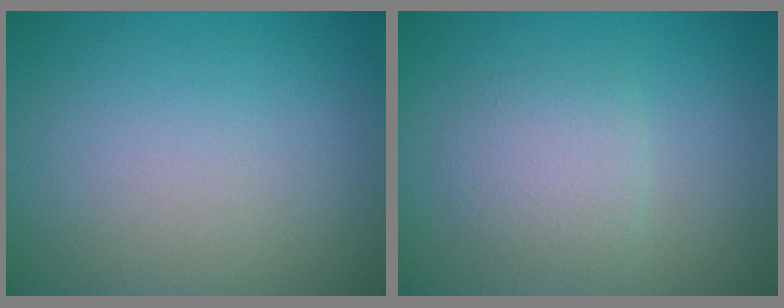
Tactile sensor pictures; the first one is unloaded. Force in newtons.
{"total": 2.3, "press": 2.3, "slide": 0.1}